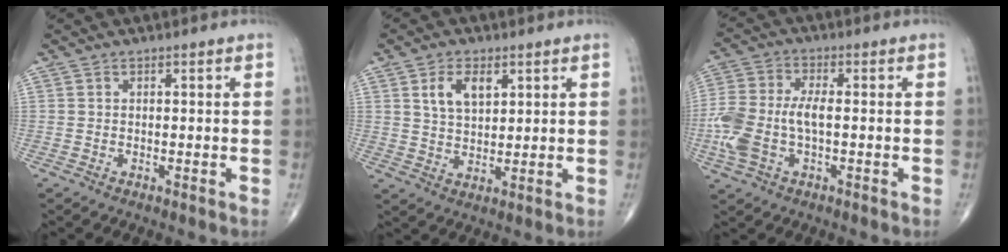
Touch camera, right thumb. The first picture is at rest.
{"total": 6.4, "force": [2.7, 3.6, 4.5], "torque": [-0.070, -0.013, 0.053]}
{"total": 10.8, "force": [-1.7, 5.5, 9.2], "torque": [-0.227, 0.020, -0.035]}